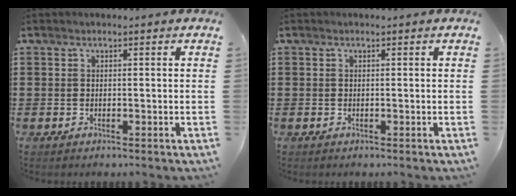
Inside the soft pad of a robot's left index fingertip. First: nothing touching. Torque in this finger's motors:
{"motor_torque": [0.00, -0.01, 0.00, 0.00]}